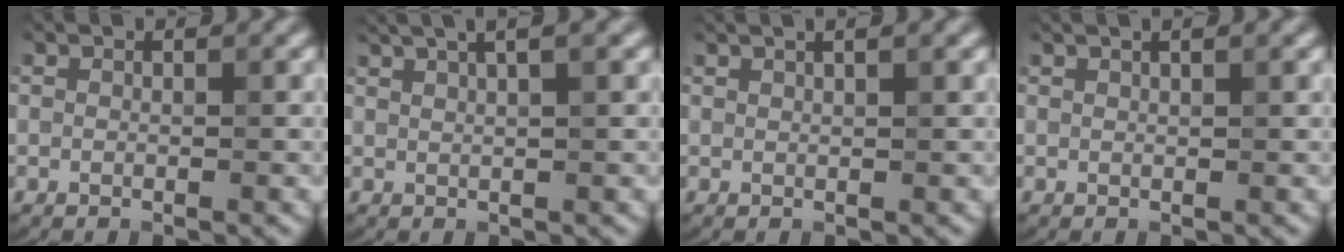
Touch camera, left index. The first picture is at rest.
{"total": 6.1, "force": [3.5, 2.4, 4.4], "torque": [-0.040, 0.041, 0.024]}
{"total": 3.2, "force": [1.9, 1.4, 2.2], "torque": [-0.007, 0.017, -0.001]}
{"total": 2.0, "force": [1.3, 0.7, 1.4], "torque": [-0.006, 0.000, 0.003]}